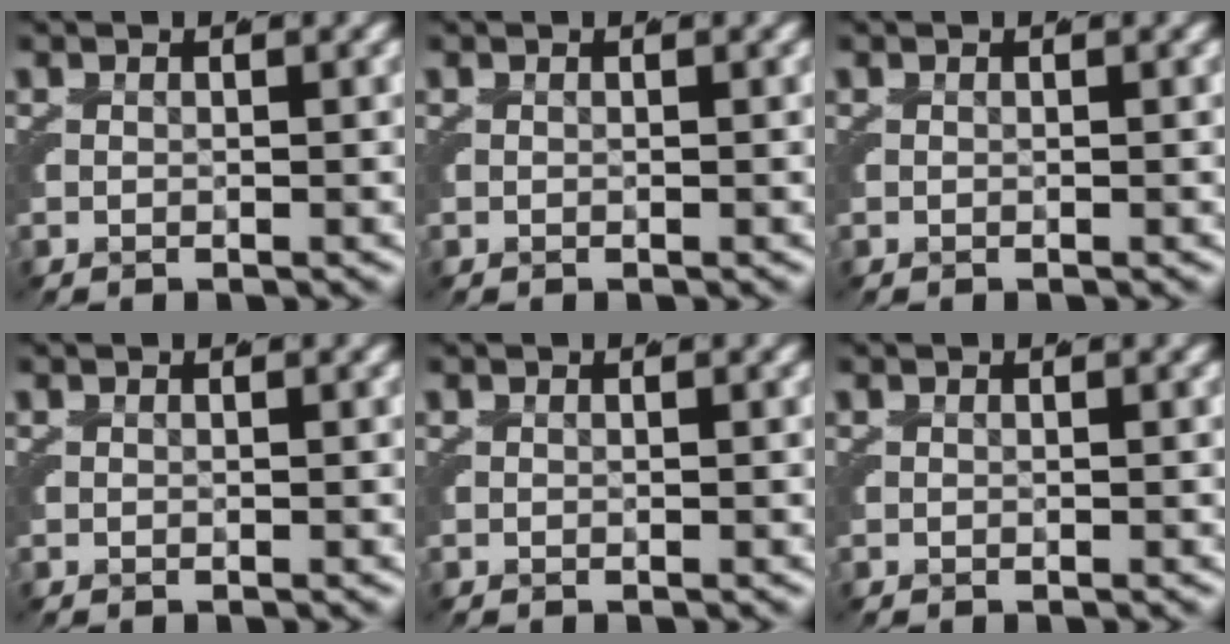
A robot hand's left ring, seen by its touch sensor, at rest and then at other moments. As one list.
[{"total": 0.0}, {"total": 0.0}, {"total": 0.0}, {"total": 0.0}, {"total": 0.0}]